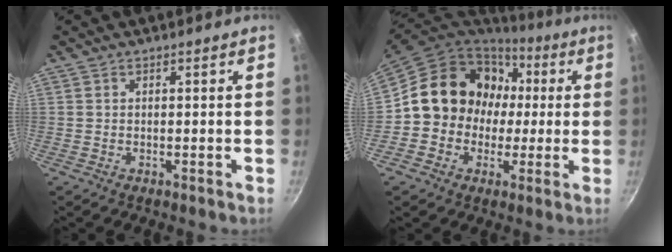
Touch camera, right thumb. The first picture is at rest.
{"total": 15.8, "force": [1.1, 14.1, 7.1], "torque": [-0.073, 0.038, 0.009]}